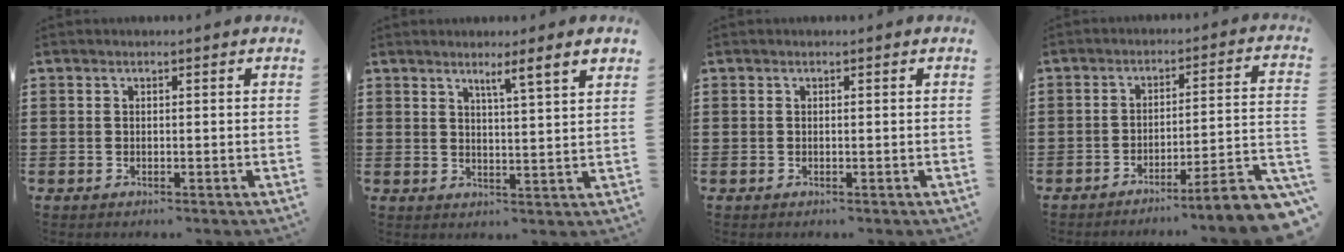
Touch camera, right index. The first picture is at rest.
{"total": 3.0, "force": [1.9, -0.6, 2.2], "torque": [-0.042, -0.009, 0.026]}
{"total": 0.0}
{"total": 5.6, "force": [-4.3, -0.4, 3.6], "torque": [-0.059, -0.023, -0.085]}